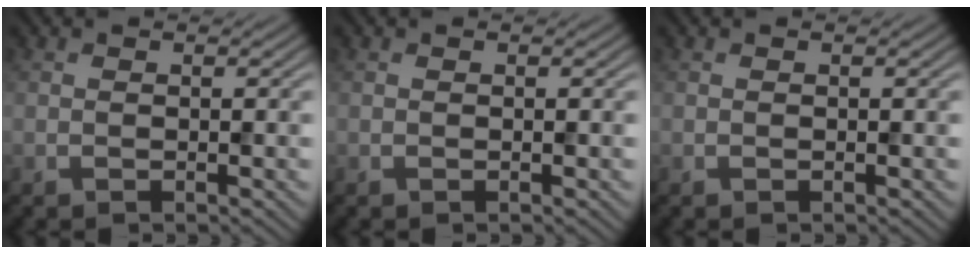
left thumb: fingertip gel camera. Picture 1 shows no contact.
{"total": 0.0}
{"total": 0.0}